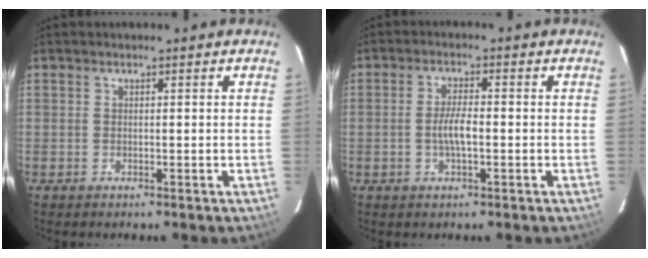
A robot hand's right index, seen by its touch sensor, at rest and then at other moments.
{"total": 4.1, "force": [-0.9, 1.0, 3.9], "torque": [-0.075, 0.002, -0.015]}